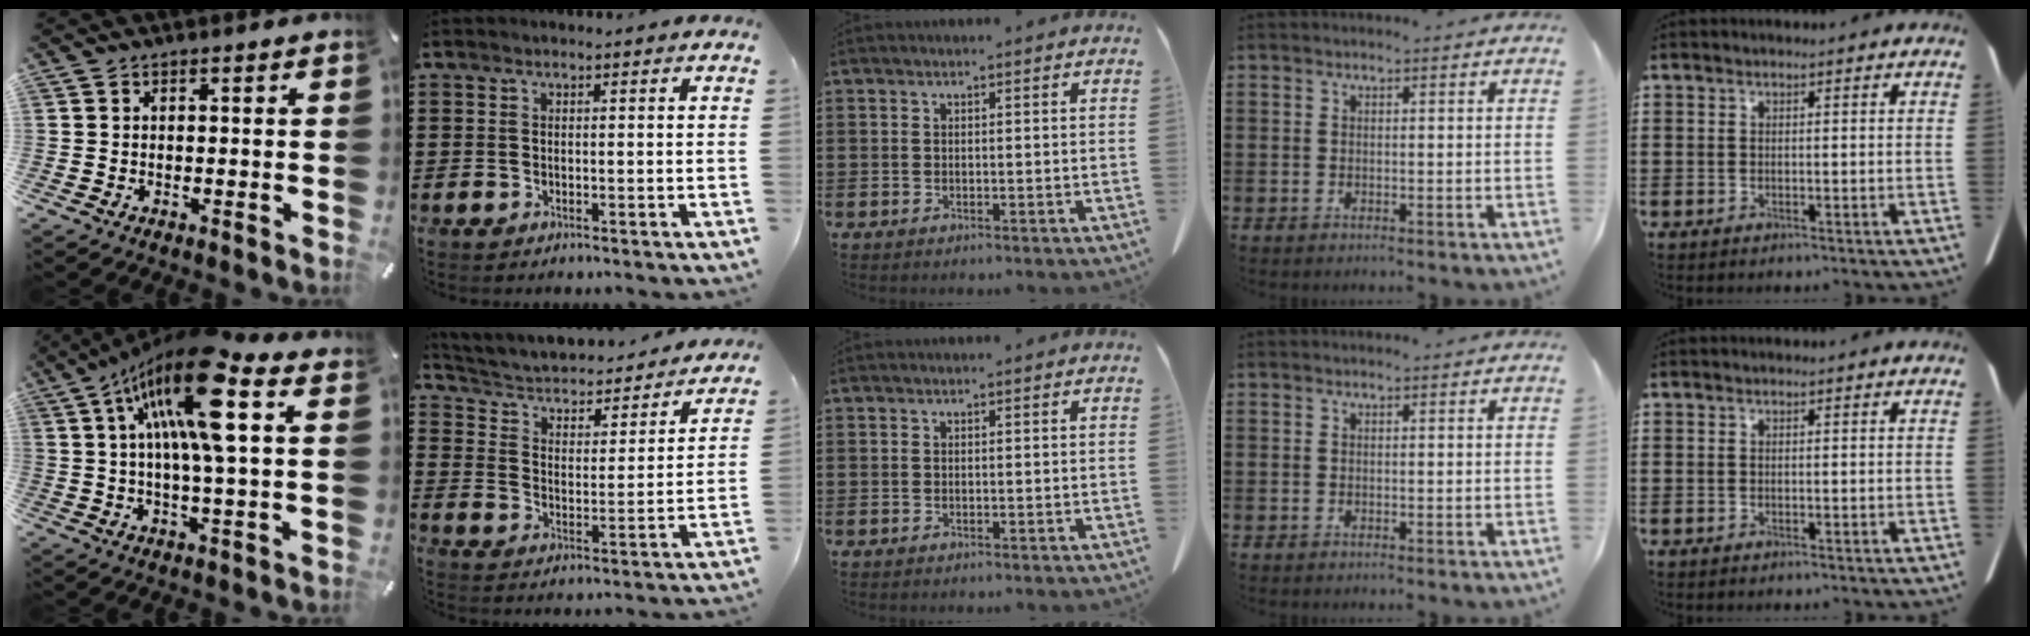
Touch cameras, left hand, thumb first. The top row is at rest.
{"thumb": {"total": 19.5, "force": [6.7, 4.7, 17.7], "torque": [-0.326, -0.018, 0.097]}, "index": {"total": 2.9, "force": [2.6, 1.2, 0.8], "torque": [-0.034, -0.025, 0.032]}}